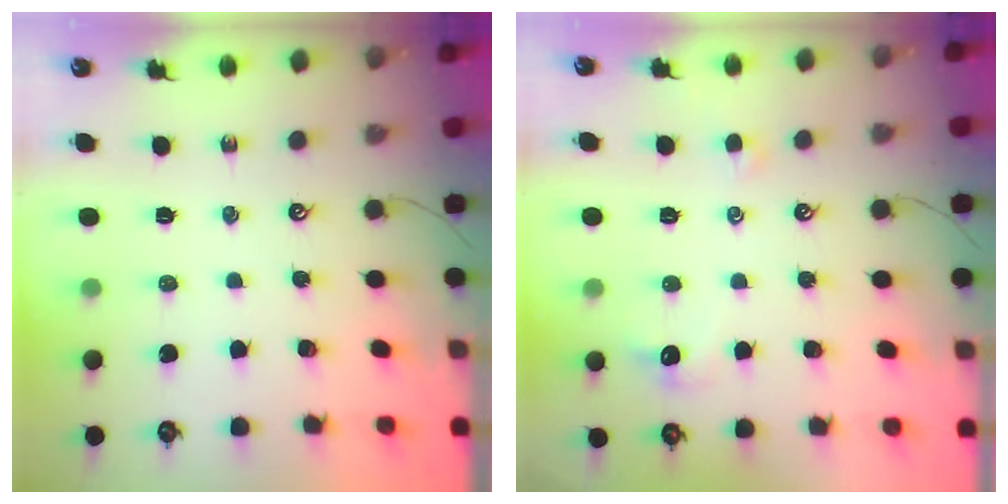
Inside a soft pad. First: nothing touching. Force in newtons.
{"total": 1.2, "press": 1.0, "slide": 0.6}